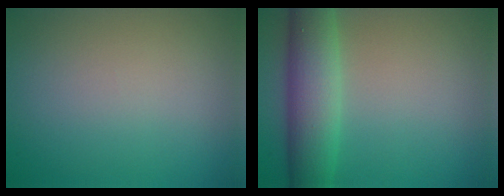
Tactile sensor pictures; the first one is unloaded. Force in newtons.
{"total": 6.4, "press": 6.4, "slide": 0.3}